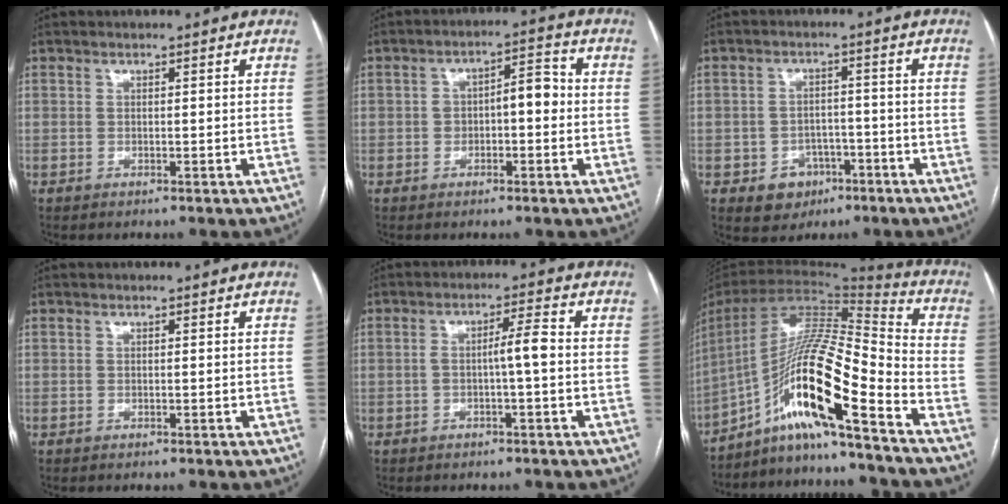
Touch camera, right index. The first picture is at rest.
{"total": 5.1, "force": [-0.3, 2.1, 4.7], "torque": [-0.072, 0.033, -0.006]}
{"total": 5.5, "force": [-2.6, 4.6, 1.6], "torque": [-0.016, 0.009, -0.029]}
{"total": 0.0}
{"total": 3.8, "force": [-0.7, -0.1, 3.7], "torque": [-0.062, 0.011, -0.011]}
{"total": 17.8, "force": [-10.5, 0.3, 14.4], "torque": [-0.277, 0.011, -0.192]}